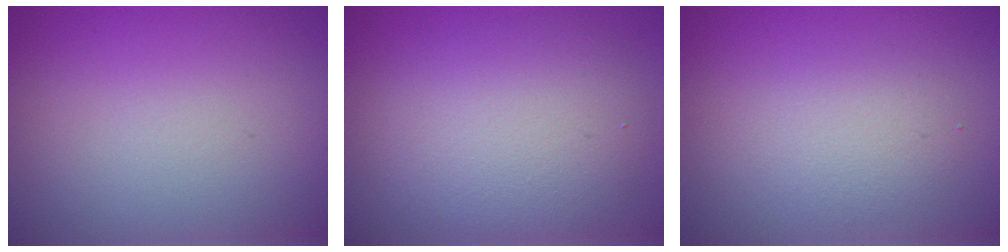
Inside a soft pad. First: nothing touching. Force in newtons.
{"total": 5.7, "press": 5.7, "slide": 0.6}
{"total": 2.4, "press": 2.4, "slide": 0.1}